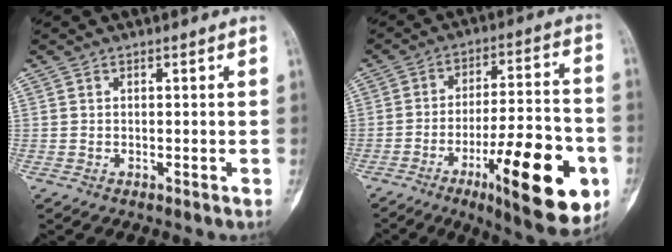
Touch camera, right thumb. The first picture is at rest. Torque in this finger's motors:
{"motor_torque": [0.00, 0.86, 1.25, -1.19, 0.12]}